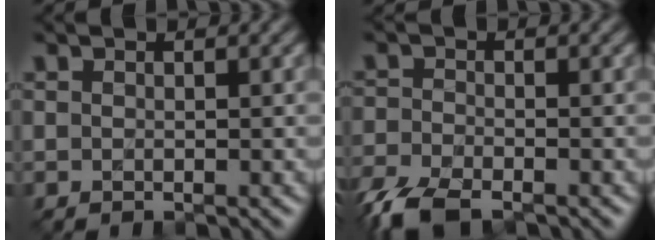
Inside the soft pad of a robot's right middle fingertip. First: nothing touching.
{"total": 6.9, "force": [-5.6, 2.5, 3.2], "torque": [-0.069, -0.033, -0.109]}